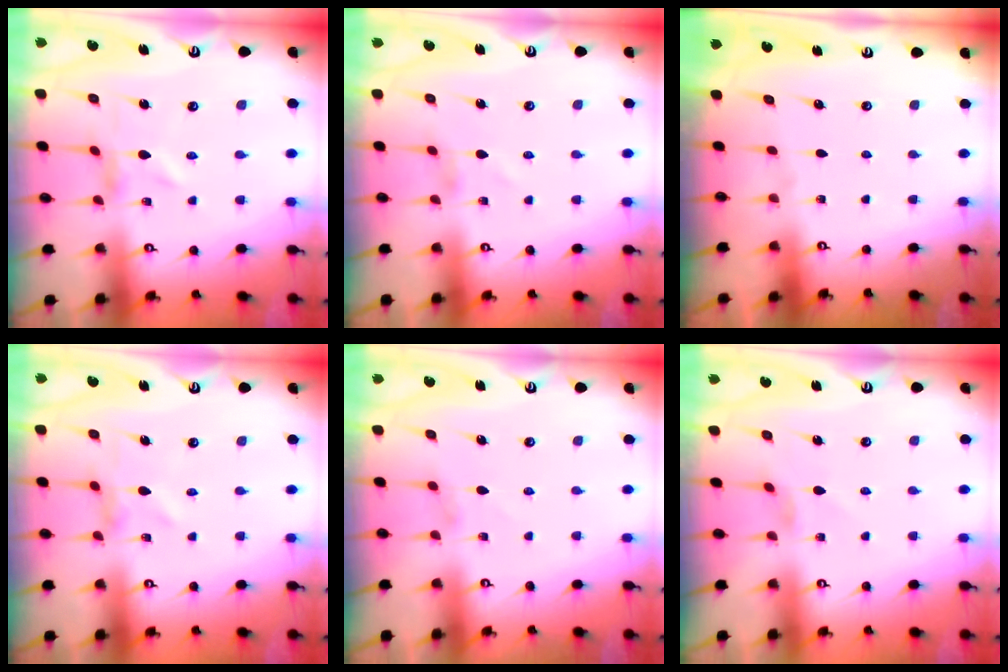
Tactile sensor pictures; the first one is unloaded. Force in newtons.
{"total": 0.8, "press": 0.8, "slide": 0.3}
{"total": 0.0}
{"total": 1.8, "press": 1.8, "slide": 0.2}
{"total": 1.4, "press": 1.4, "slide": 0.3}
{"total": 0.9, "press": 0.8, "slide": 0.3}